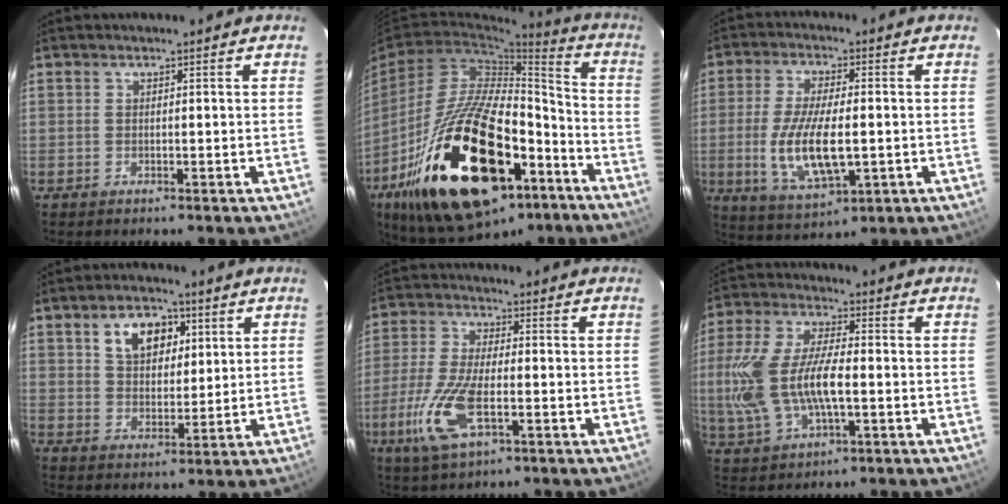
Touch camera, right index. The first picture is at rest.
{"total": 31.9, "force": [-16.1, 14.9, 23.2], "torque": [-0.419, -0.003, -0.240]}
{"total": 12.9, "force": [-1.9, 4.9, 11.8], "torque": [-0.239, -0.014, -0.028]}
{"total": 9.1, "force": [4.1, 5.9, 5.6], "torque": [-0.100, 0.019, 0.072]}
{"total": 11.9, "force": [-4.1, 4.6, 10.2], "torque": [-0.229, -0.012, -0.079]}
{"total": 16.2, "force": [-1.7, 7.4, 14.4], "torque": [-0.313, 0.000, -0.028]}